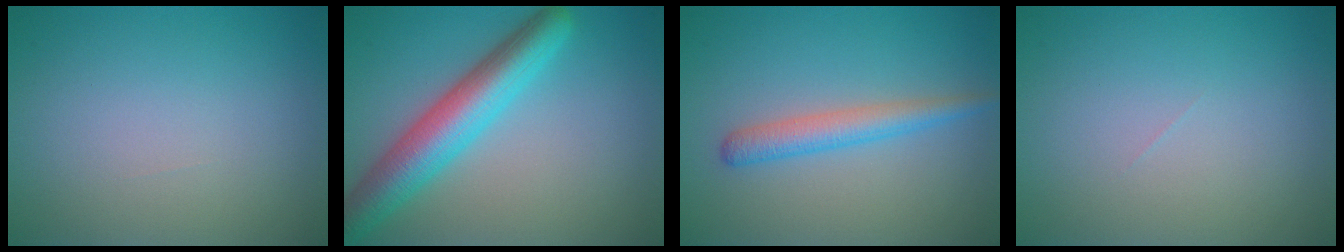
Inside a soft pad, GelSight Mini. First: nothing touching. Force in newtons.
{"total": 6.6, "press": 6.6, "slide": 0.3}
{"total": 2.8, "press": 2.8, "slide": 0.2}
{"total": 0.0}